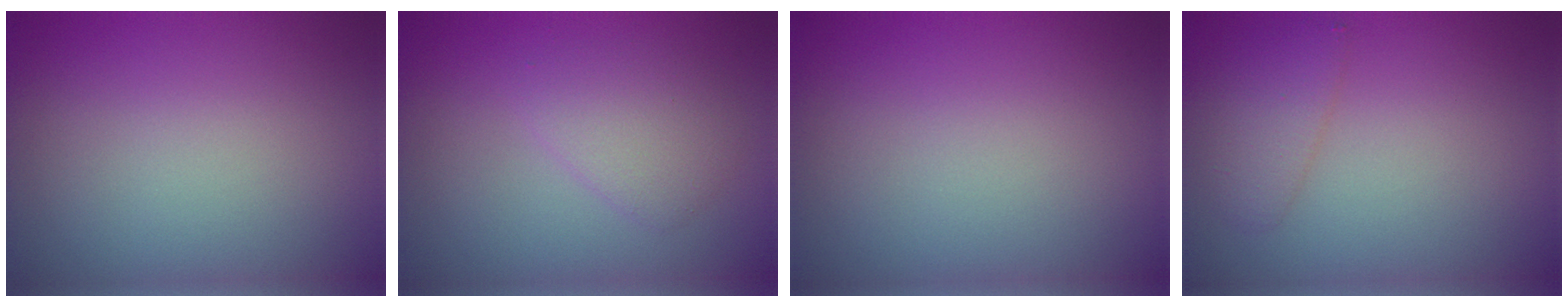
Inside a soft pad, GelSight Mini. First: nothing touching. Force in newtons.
{"total": 2.6, "press": 2.6, "slide": 0.2}
{"total": 0.0}
{"total": 2.3, "press": 2.3, "slide": 0.1}